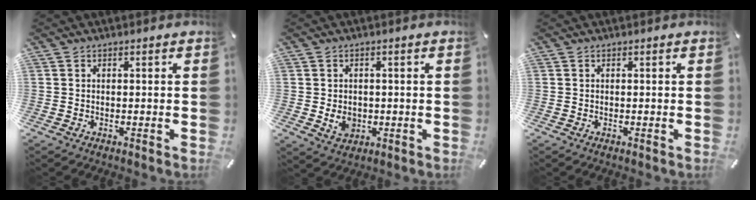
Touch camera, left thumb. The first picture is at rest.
{"total": 4.2, "force": [-0.6, 3.6, 2.2], "torque": [-0.027, -0.002, -0.013]}
{"total": 0.0}